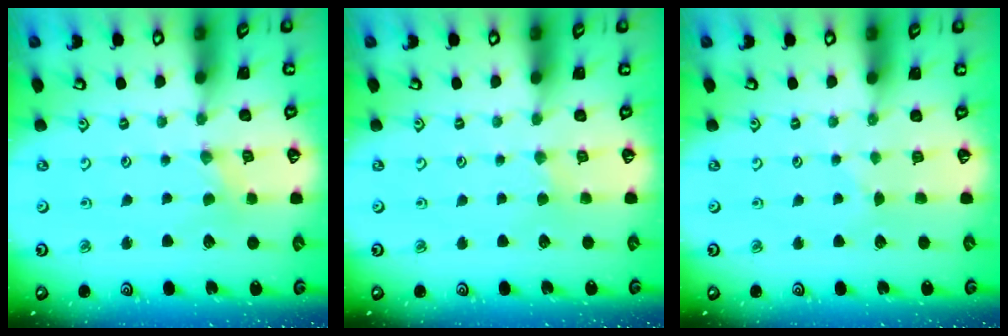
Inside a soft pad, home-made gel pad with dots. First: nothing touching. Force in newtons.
{"total": 1.7, "press": 1.6, "slide": 0.3}
{"total": 2.5, "press": 2.5, "slide": 0.4}